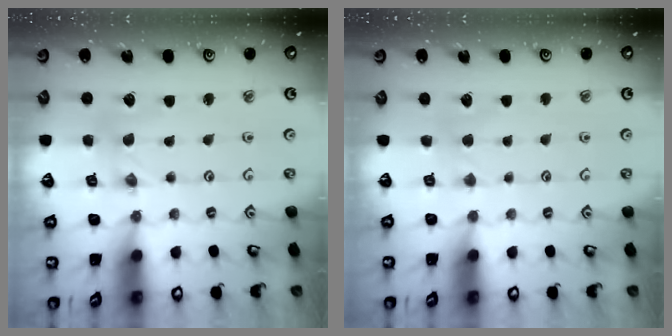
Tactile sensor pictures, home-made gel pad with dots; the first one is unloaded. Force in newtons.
{"total": 2.4, "press": 2.3, "slide": 0.3}